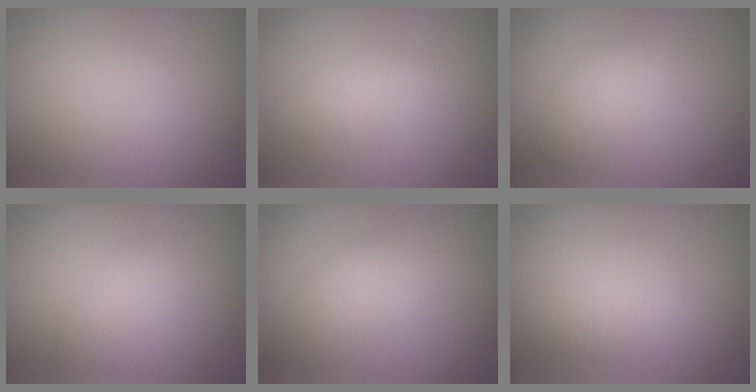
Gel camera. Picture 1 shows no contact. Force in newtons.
{"total": 1.6, "press": 1.6, "slide": 0.0}
{"total": 1.9, "press": 1.9, "slide": 0.1}
{"total": 2.4, "press": 2.4, "slide": 0.2}
{"total": 3.6, "press": 3.6, "slide": 0.2}
{"total": 1.9, "press": 1.9, "slide": 0.0}